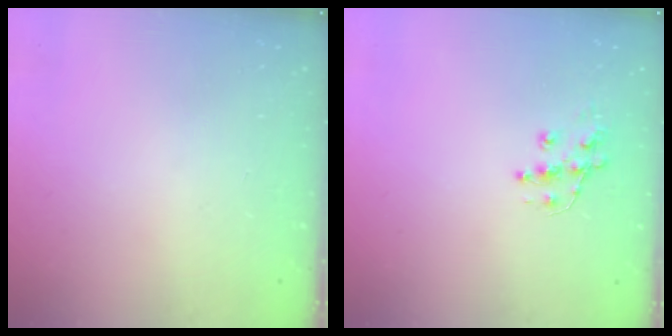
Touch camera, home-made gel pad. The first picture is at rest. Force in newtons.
{"total": 8.8, "press": 8.8, "slide": 0.6}